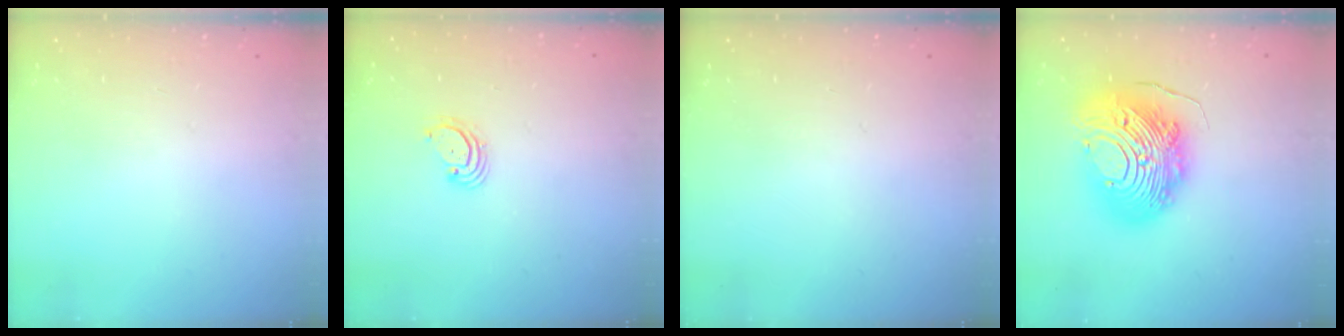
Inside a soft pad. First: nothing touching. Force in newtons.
{"total": 3.0, "press": 3.0, "slide": 0.3}
{"total": 0.0}
{"total": 20.9, "press": 20.8, "slide": 2.0}